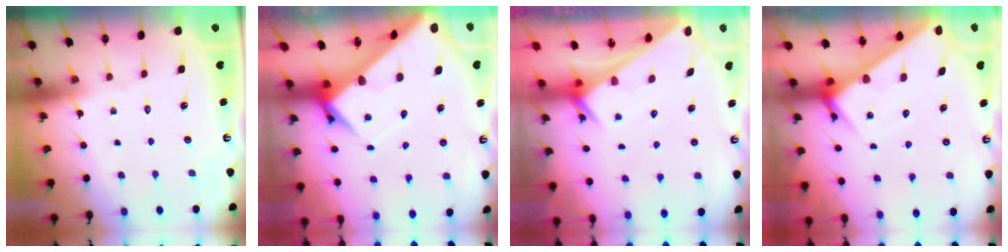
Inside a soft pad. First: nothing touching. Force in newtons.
{"total": 8.3, "press": 8.3, "slide": 0.8}
{"total": 2.5, "press": 2.5, "slide": 0.1}
{"total": 4.7, "press": 4.7, "slide": 0.3}